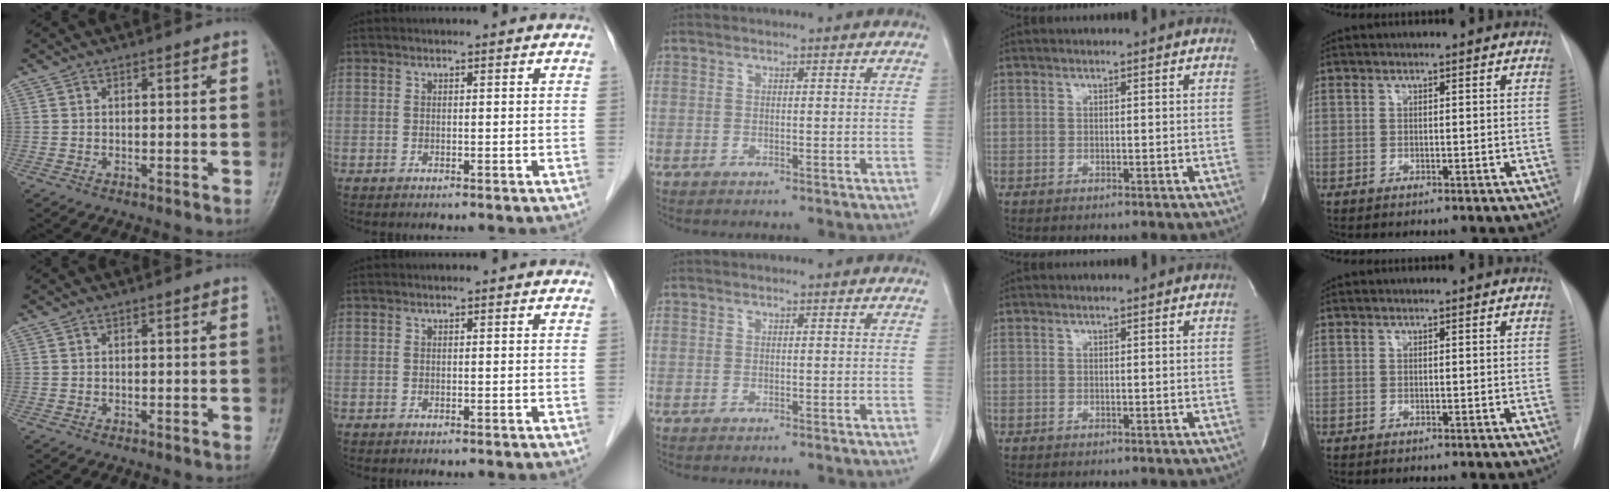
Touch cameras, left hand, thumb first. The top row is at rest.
{}